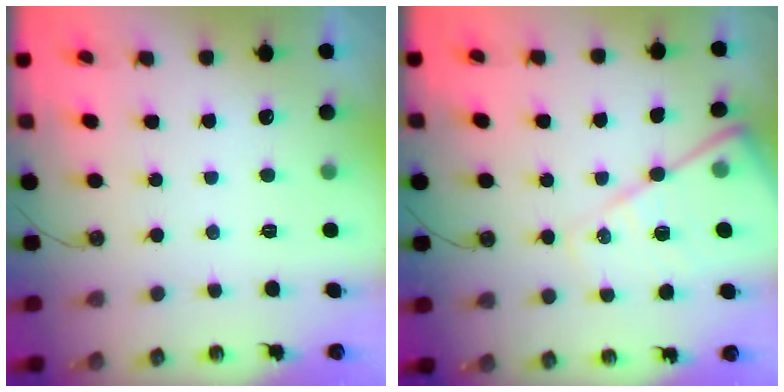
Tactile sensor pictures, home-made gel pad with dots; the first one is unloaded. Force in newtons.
{"total": 15.0, "press": 14.9, "slide": 1.8}